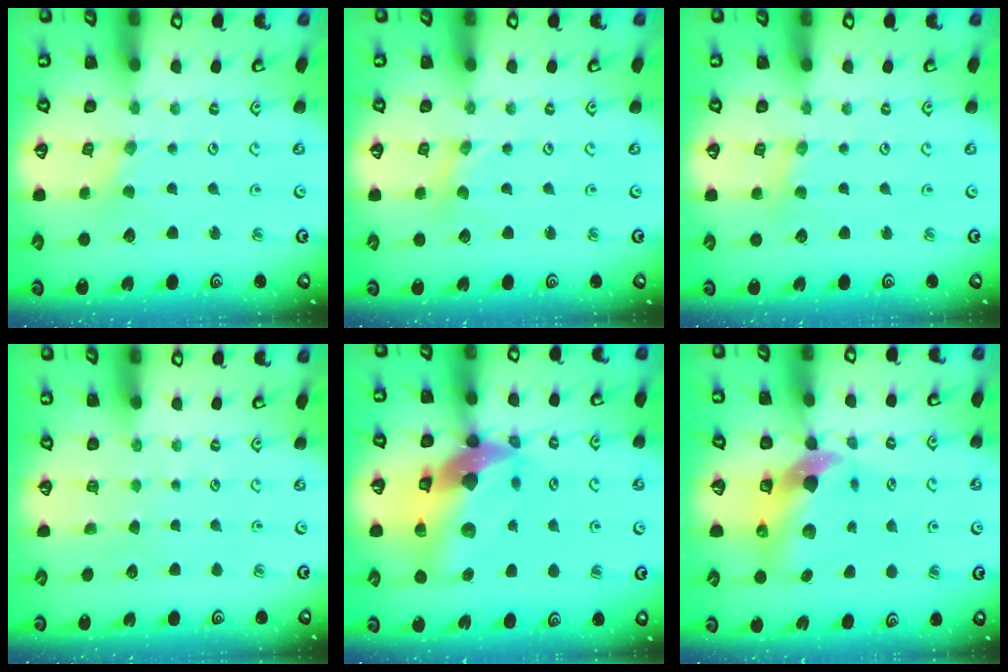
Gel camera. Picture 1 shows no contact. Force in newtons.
{"total": 0.0}
{"total": 2.3, "press": 2.3, "slide": 0.3}
{"total": 0.0}
{"total": 19.8, "press": 19.6, "slide": 2.8}
{"total": 10.2, "press": 10.1, "slide": 1.7}